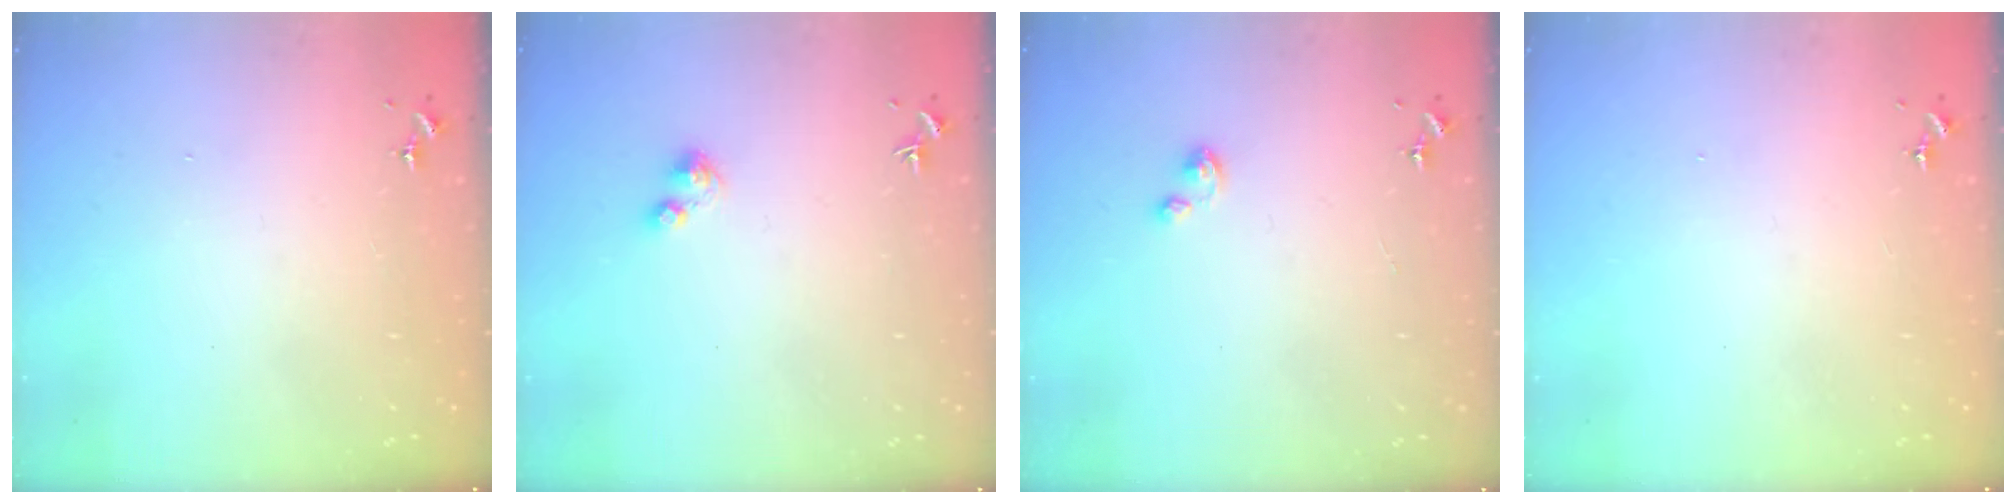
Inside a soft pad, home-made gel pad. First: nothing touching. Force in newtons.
{"total": 2.6, "press": 2.6, "slide": 0.3}
{"total": 2.3, "press": 2.3, "slide": 0.2}
{"total": 0.0}